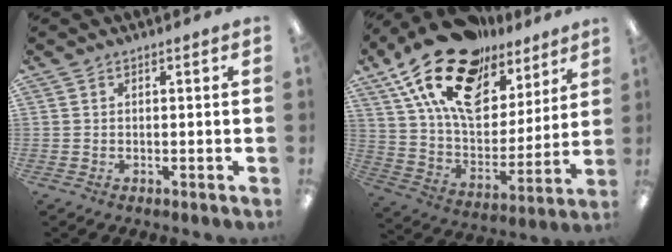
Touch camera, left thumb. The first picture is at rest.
{"total": 22.1, "force": [14.4, 11.5, 12.1], "torque": [-0.233, -0.081, 0.258]}